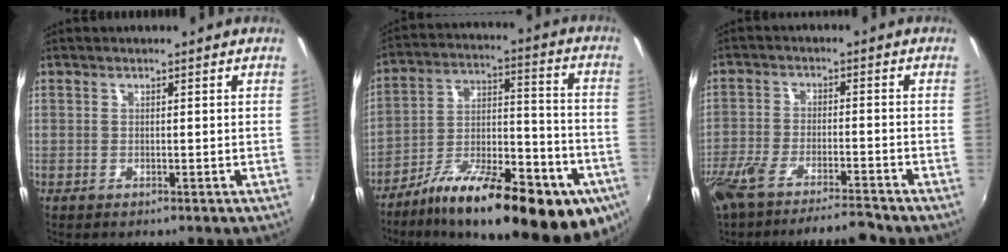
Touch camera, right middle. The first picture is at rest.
{"total": 28.3, "force": [-17.1, 9.1, 20.6], "torque": [-0.298, -0.014, -0.255]}
{"total": 11.4, "force": [-9.8, 1.6, 5.6], "torque": [-0.130, -0.022, -0.169]}